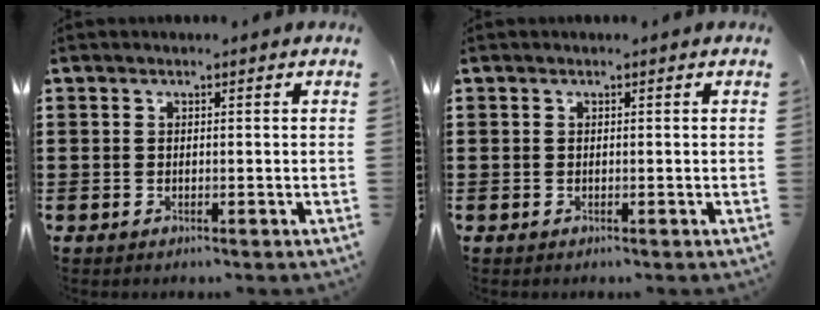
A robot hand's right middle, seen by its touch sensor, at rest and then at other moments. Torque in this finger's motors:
{"motor_torque": [-0.94, 0.04, 0.01, -0.01]}